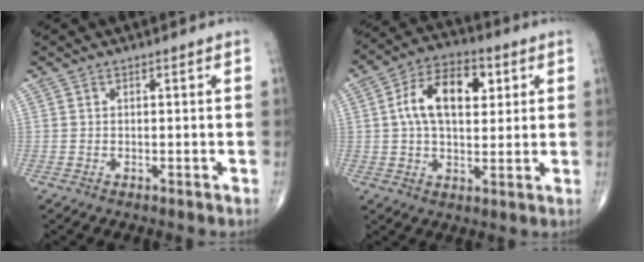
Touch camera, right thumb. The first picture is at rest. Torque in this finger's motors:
{"motor_torque": [0.53, 2.31, 1.13, 0.26, 0.12]}